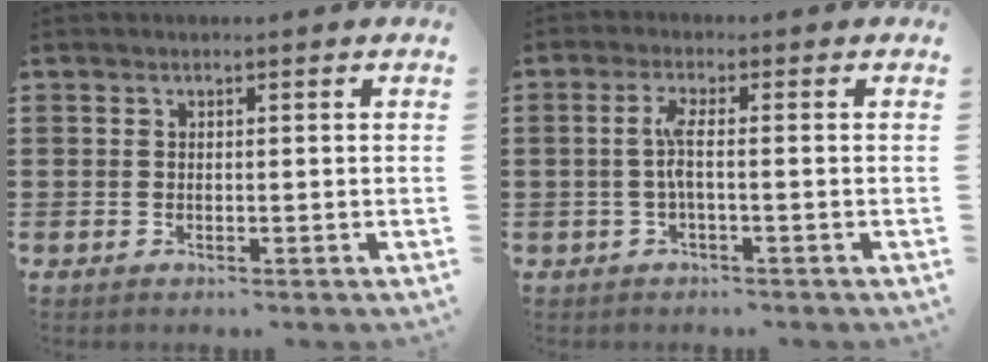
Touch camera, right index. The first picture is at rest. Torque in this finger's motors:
{"motor_torque": [0.87, -0.43, 0.22, 0.11]}